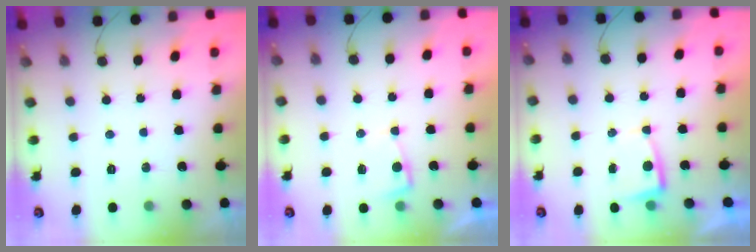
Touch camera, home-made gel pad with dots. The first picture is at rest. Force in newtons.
{"total": 2.9, "press": 2.9, "slide": 0.3}
{"total": 2.0, "press": 2.0, "slide": 0.3}